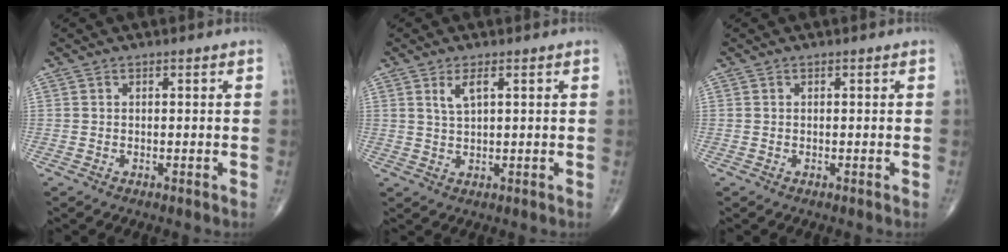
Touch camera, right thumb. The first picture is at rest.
{"total": 3.2, "force": [1.4, 1.0, 2.6], "torque": [-0.056, -0.005, 0.032]}
{"total": 0.0}